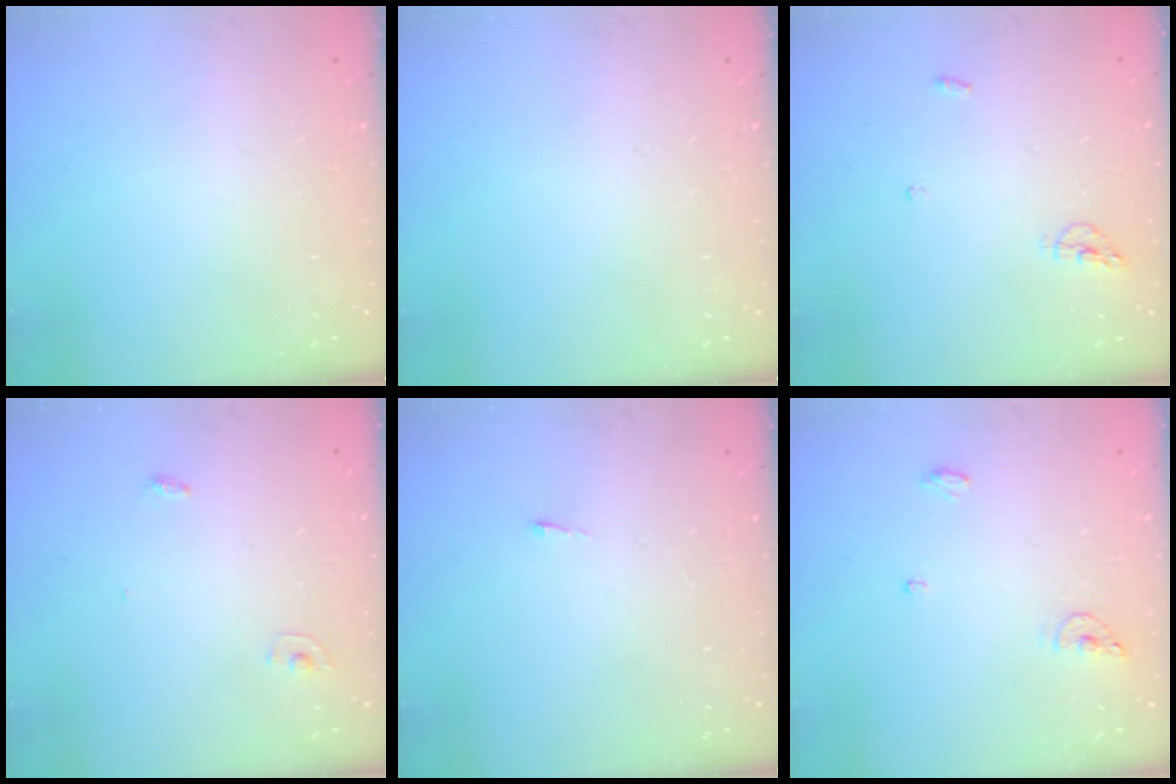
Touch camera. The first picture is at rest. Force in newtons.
{"total": 0.0}
{"total": 4.6, "press": 4.5, "slide": 1.0}
{"total": 2.8, "press": 2.8, "slide": 0.1}
{"total": 2.7, "press": 2.7, "slide": 0.4}
{"total": 5.9, "press": 5.6, "slide": 1.7}